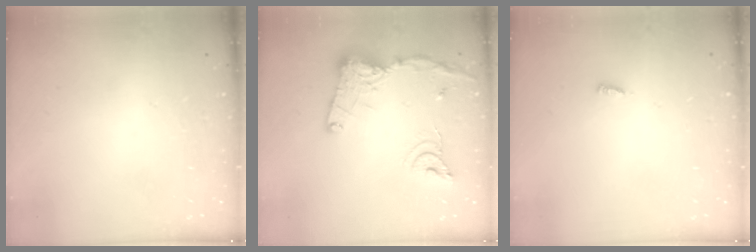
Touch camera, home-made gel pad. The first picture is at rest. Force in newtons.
{"total": 17.9, "press": 17.8, "slide": 1.6}
{"total": 3.0, "press": 3.0, "slide": 0.0}